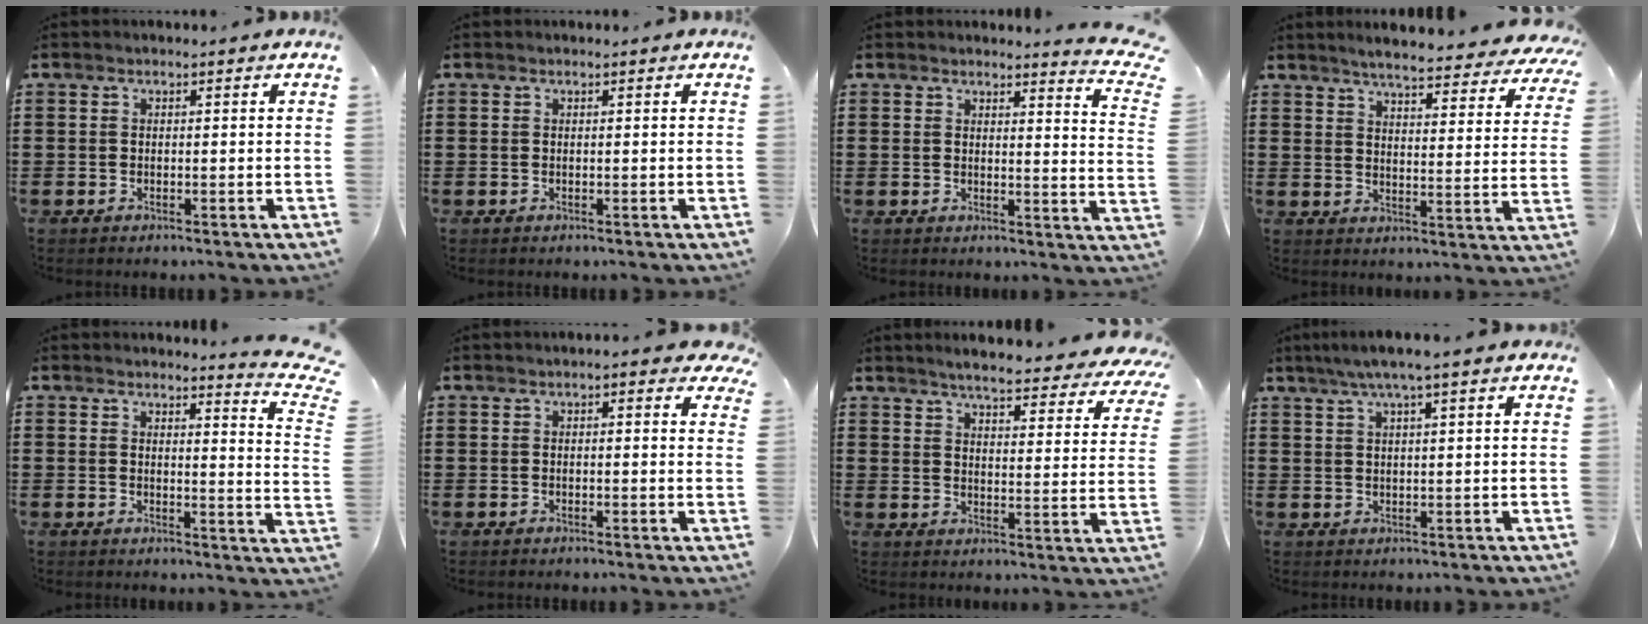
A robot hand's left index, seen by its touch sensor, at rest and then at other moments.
{"total": 0.0}
{"total": 3.0, "force": [2.8, 0.2, 1.0], "torque": [-0.018, -0.017, 0.047]}
{"total": 5.4, "force": [5.0, 0.0, 1.9], "torque": [-0.050, -0.032, 0.083]}
{"total": 3.5, "force": [3.2, 0.1, 1.5], "torque": [-0.029, -0.022, 0.053]}
{"total": 1.5, "force": [0.7, 0.5, 1.3], "torque": [-0.019, 0.002, 0.010]}
{"total": 5.2, "force": [4.8, 0.0, 2.0], "torque": [-0.051, -0.032, 0.080]}
{"total": 3.9, "force": [2.3, 0.1, 3.2], "torque": [-0.065, 0.004, 0.039]}